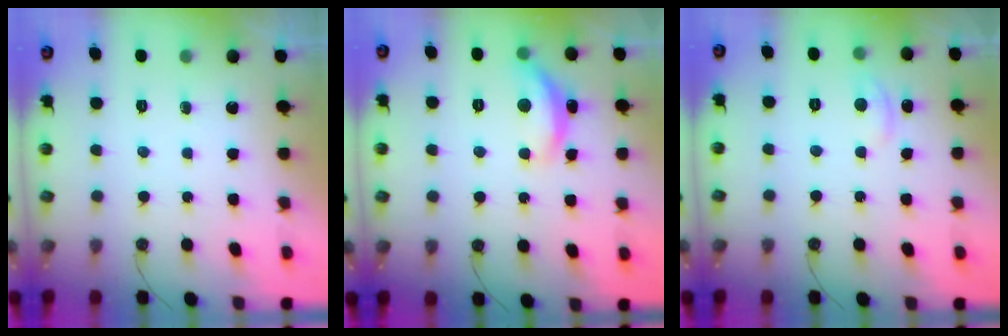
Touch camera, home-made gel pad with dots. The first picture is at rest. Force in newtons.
{"total": 7.3, "press": 7.3, "slide": 0.5}
{"total": 3.0, "press": 2.9, "slide": 0.4}